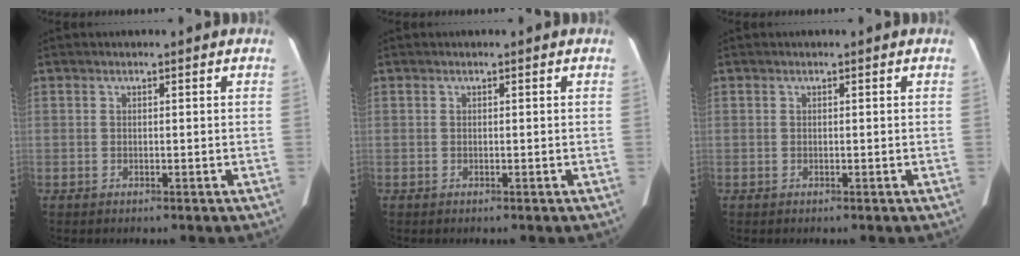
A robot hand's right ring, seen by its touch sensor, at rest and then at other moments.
{"total": 0.0}
{"total": 0.0}